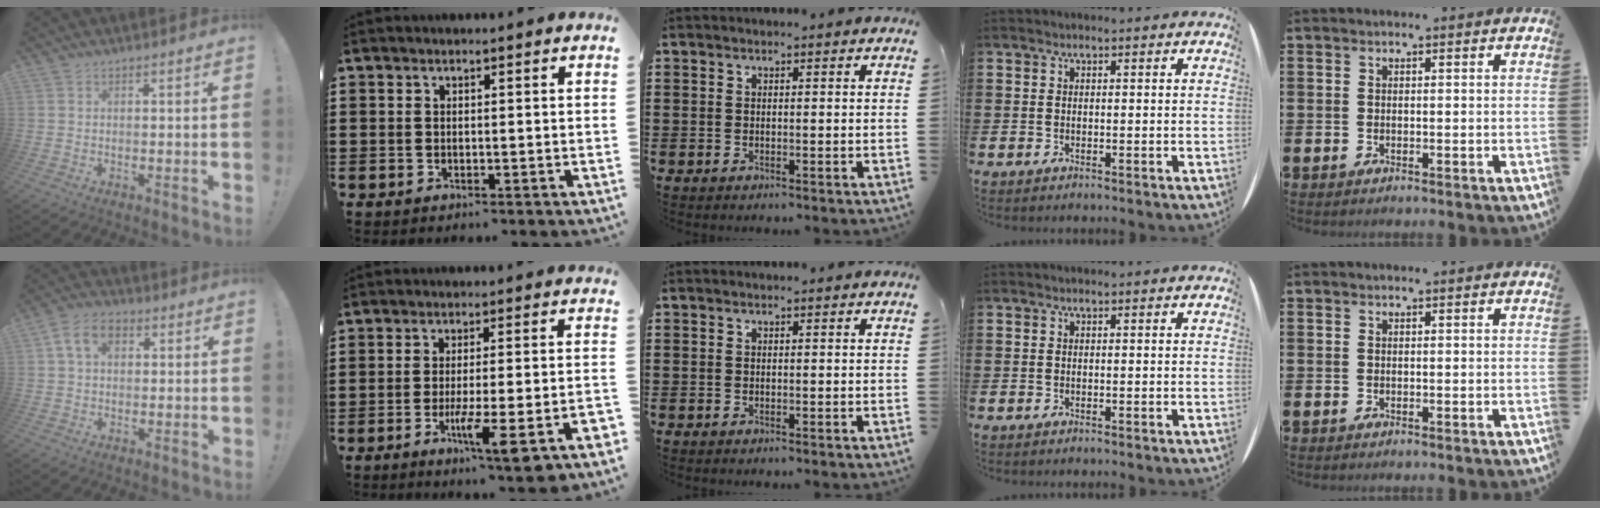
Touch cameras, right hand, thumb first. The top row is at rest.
{"thumb": {"total": 8.2, "force": [2.6, 5.6, 5.4], "torque": [-0.095, 0.009, 0.049]}, "index": {"total": 9.4, "force": [-4.6, 0.5, 8.2], "torque": [-0.142, -0.012, -0.081]}}